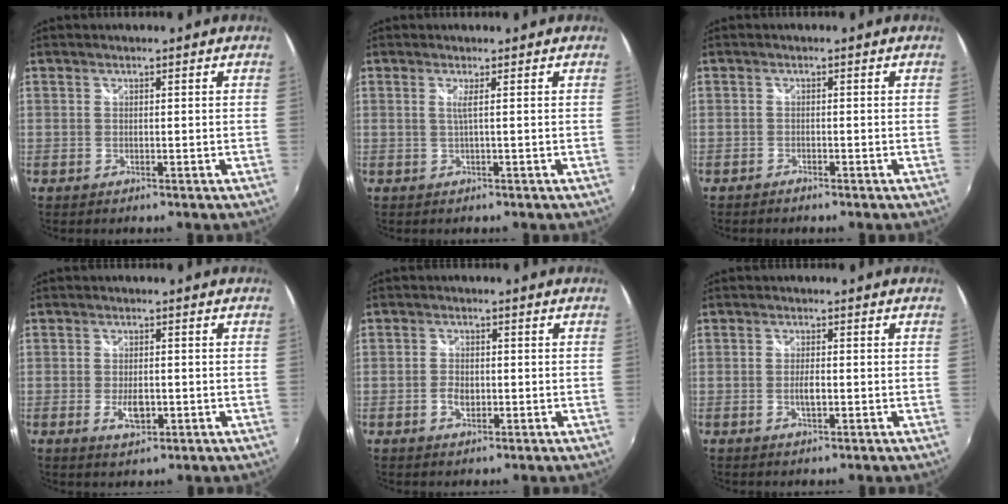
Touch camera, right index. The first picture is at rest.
{"total": 1.3, "force": [0.2, -0.6, 1.1], "torque": [-0.013, 0.000, 0.005]}
{"total": 1.3, "force": [-1.2, 0.4, 0.2], "torque": [-0.013, -0.003, -0.023]}
{"total": 3.9, "force": [-1.1, 1.9, 3.2], "torque": [-0.062, -0.004, -0.017]}
{"total": 2.8, "force": [-0.8, 1.8, 2.0], "torque": [-0.039, 0.003, -0.015]}
{"total": 2.2, "force": [-0.5, 0.7, 2.0], "torque": [-0.038, -0.001, -0.009]}